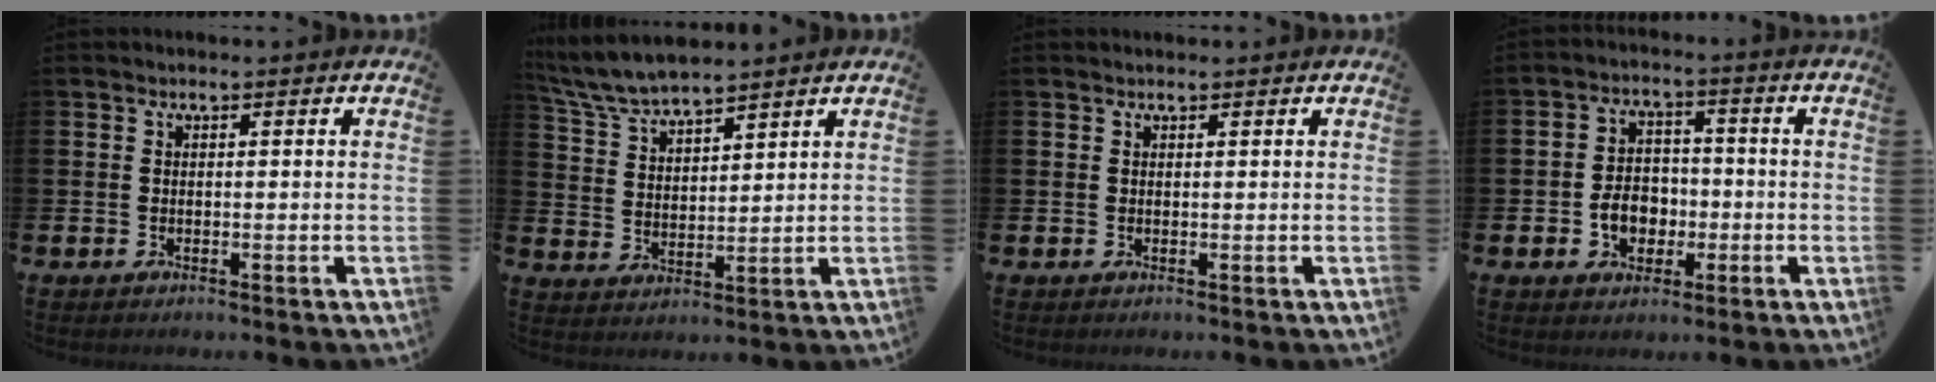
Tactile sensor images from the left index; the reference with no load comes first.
{"total": 5.8, "force": [5.6, 0.6, 1.3], "torque": [-0.050, -0.026, 0.102]}
{"total": 0.0}
{"total": 5.1, "force": [-2.0, 3.9, 2.6], "torque": [-0.033, 0.003, -0.045]}